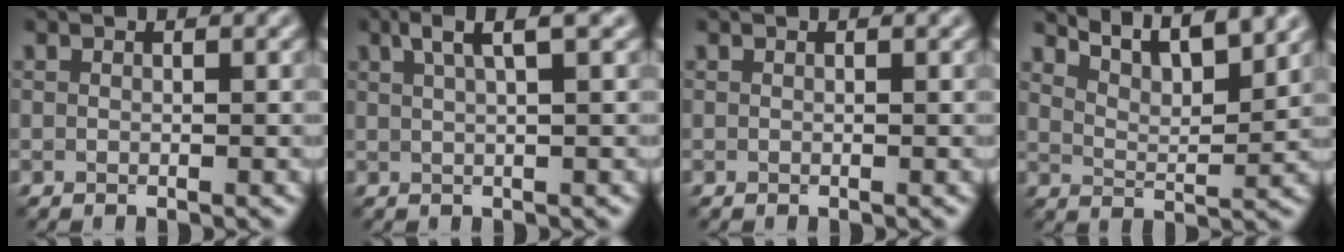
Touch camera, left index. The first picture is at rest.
{"total": 3.4, "force": [1.9, 0.6, 2.7], "torque": [-0.031, 0.009, 0.029]}
{"total": 0.0}
{"total": 7.5, "force": [6.2, 1.8, 3.8], "torque": [-0.045, 0.019, 0.066]}